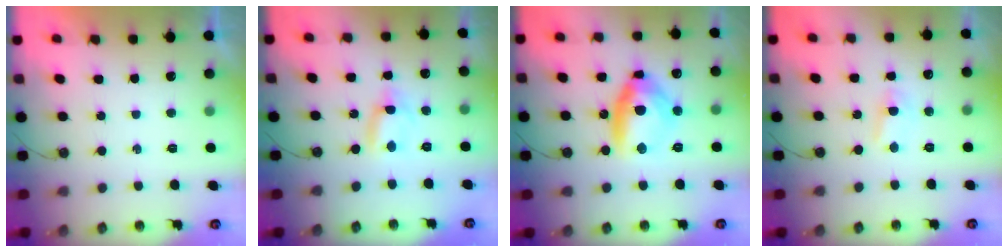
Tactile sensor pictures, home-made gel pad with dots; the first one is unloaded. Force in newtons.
{"total": 2.2, "press": 2.2, "slide": 0.1}
{"total": 13.4, "press": 13.4, "slide": 1.4}
{"total": 3.5, "press": 3.5, "slide": 0.4}